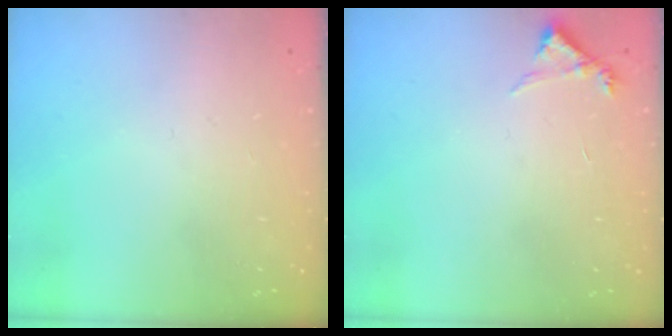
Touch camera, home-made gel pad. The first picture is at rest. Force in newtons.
{"total": 5.0, "press": 5.0, "slide": 0.5}